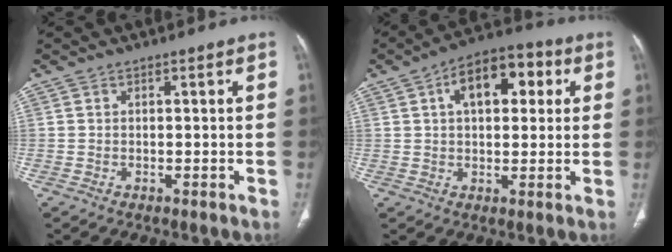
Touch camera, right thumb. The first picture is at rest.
{"total": 12.1, "force": [3.6, 6.8, 9.3], "torque": [-0.115, 0.021, 0.048]}